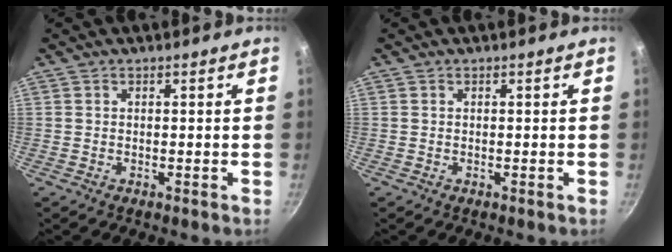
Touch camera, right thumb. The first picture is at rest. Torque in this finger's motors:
{"motor_torque": [-0.06, -0.06, 0.01, 0.00, 0.00]}